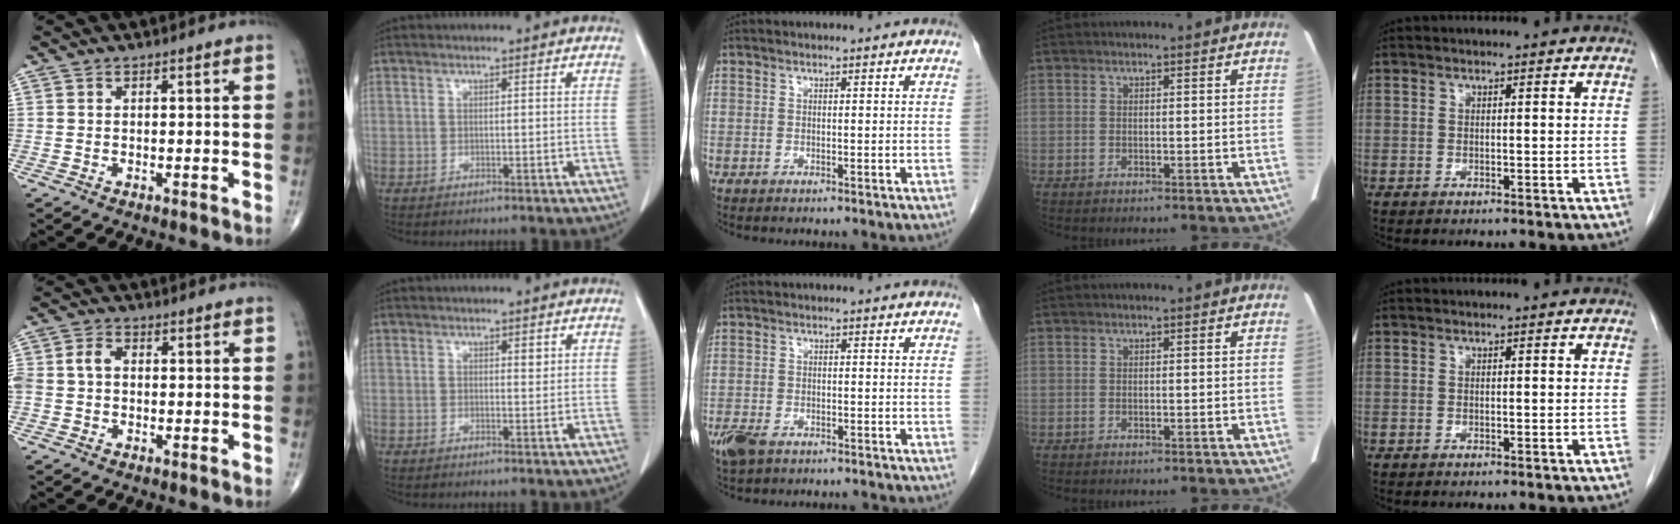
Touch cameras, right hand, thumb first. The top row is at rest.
{"thumb": {"total": 4.2, "force": [-0.1, 3.2, 2.8], "torque": [-0.061, 0.018, -0.004]}, "index": {"total": 1.0, "force": [0.5, 0.4, 0.8], "torque": [-0.011, -0.003, 0.007]}, "middle": {"total": 6.8, "force": [-5.3, 2.7, 3.2], "torque": [-0.062, -0.006, -0.082]}}